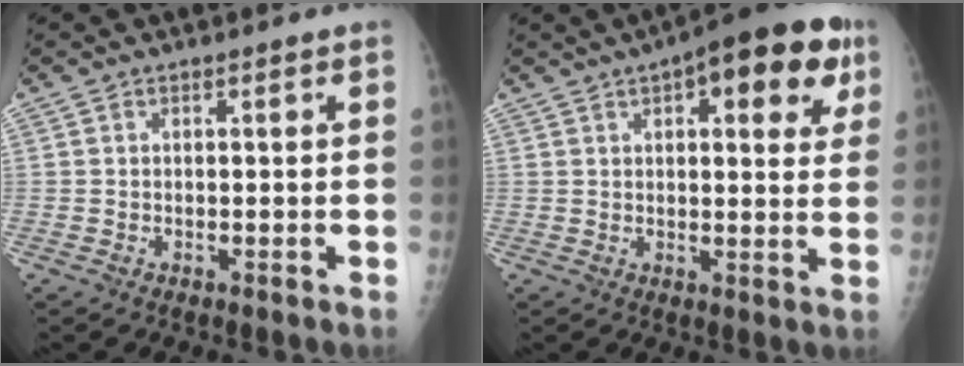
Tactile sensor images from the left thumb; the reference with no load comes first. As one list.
[{"total": 16.2, "force": [7.3, 6.7, 12.9], "torque": [-0.130, -0.004, 0.086]}]